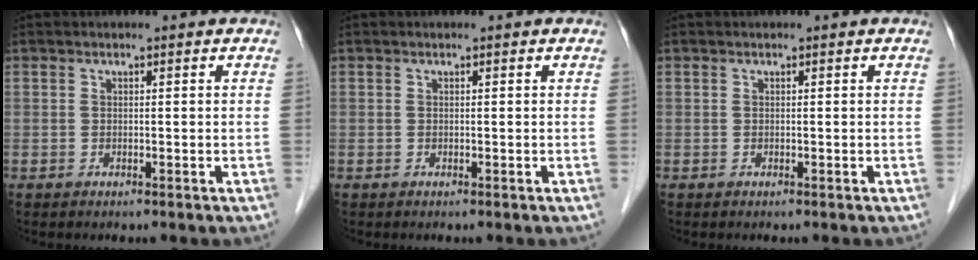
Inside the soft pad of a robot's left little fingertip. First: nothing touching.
{"total": 0.0}
{"total": 0.0}